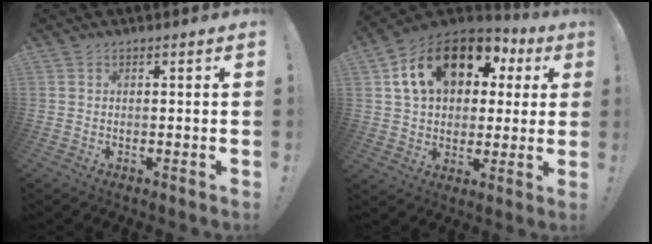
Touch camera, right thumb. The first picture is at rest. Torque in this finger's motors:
{"motor_torque": [1.19, 2.33, 0.10, 0.32, 0.64]}